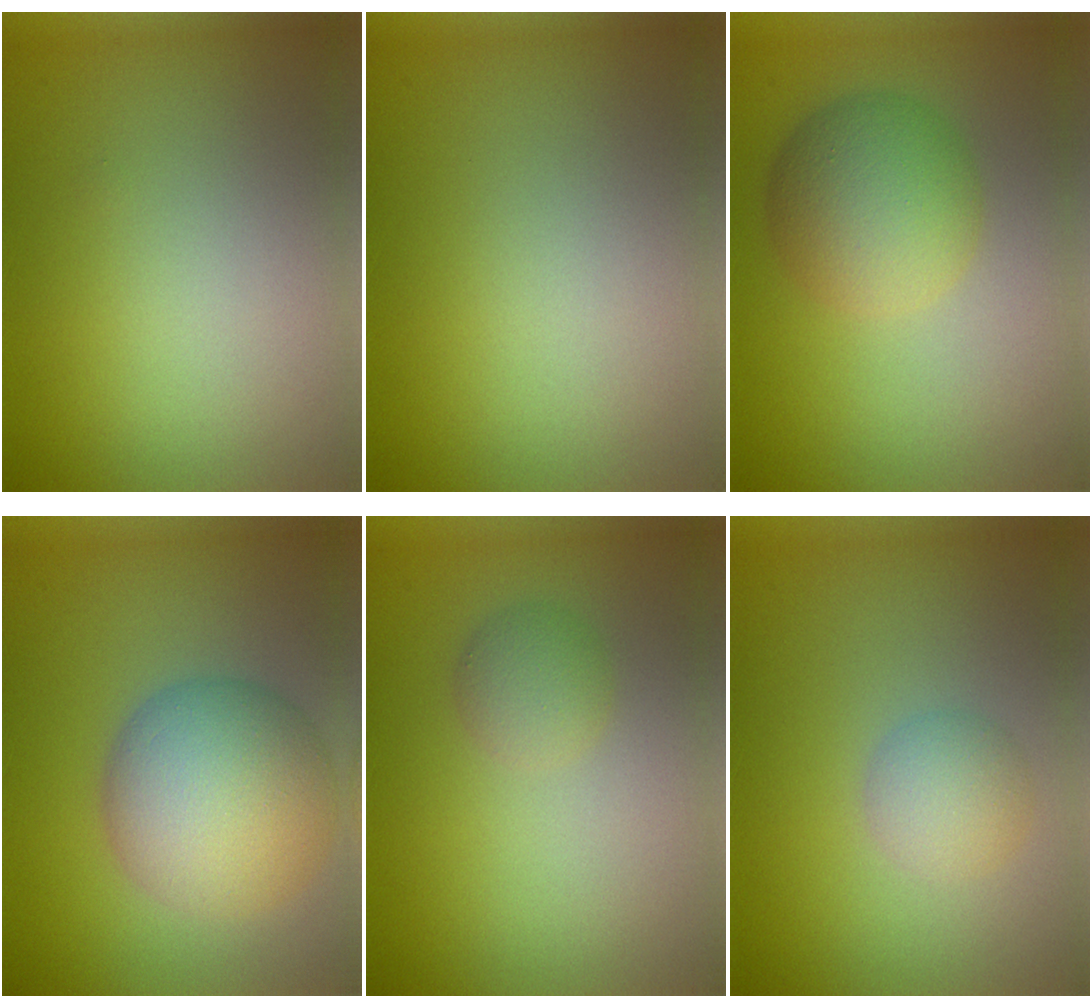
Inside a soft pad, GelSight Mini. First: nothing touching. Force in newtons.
{"total": 0.0}
{"total": 5.4, "press": 5.4, "slide": 0.0}
{"total": 8.0, "press": 8.0, "slide": 0.4}
{"total": 1.8, "press": 1.8, "slide": 0.1}
{"total": 2.3, "press": 2.3, "slide": 0.1}